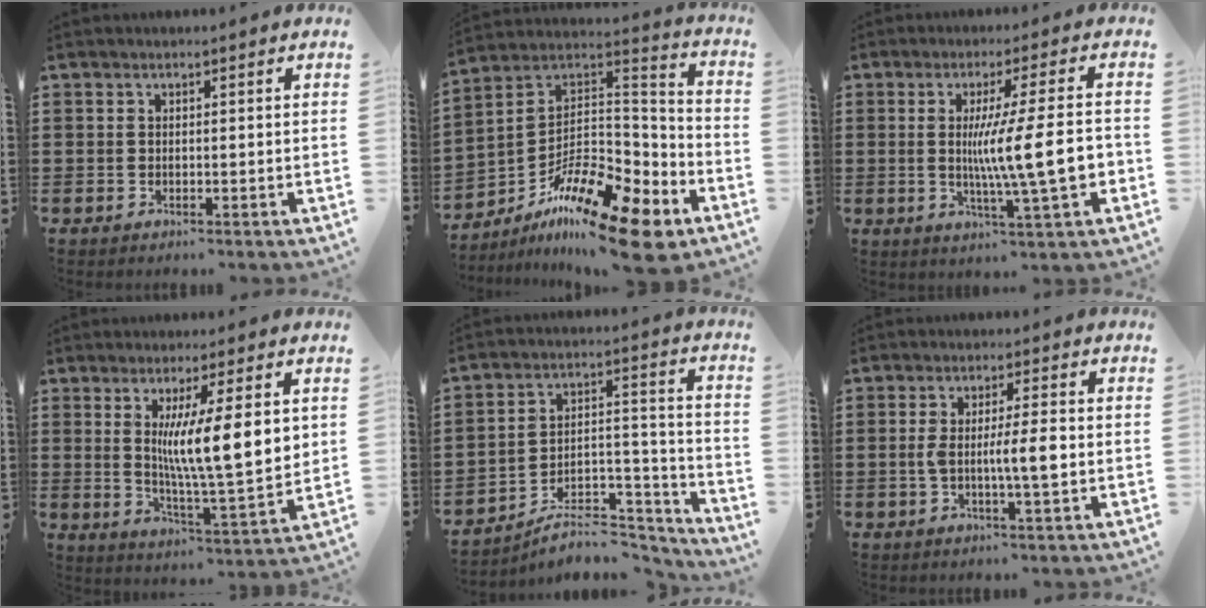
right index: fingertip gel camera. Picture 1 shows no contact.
{"total": 16.3, "force": [-11.3, 4.5, 10.8], "torque": [-0.196, 0.032, -0.203]}
{"total": 11.3, "force": [-1.0, 0.7, 11.2], "torque": [-0.192, -0.013, -0.020]}
{"total": 11.0, "force": [3.1, 1.5, 10.4], "torque": [-0.185, -0.014, 0.048]}
{"total": 7.2, "force": [-6.1, 2.8, 2.5], "torque": [-0.032, 0.014, -0.114]}
{"total": 5.6, "force": [-0.6, 0.6, 5.5], "torque": [-0.113, -0.006, -0.021]}